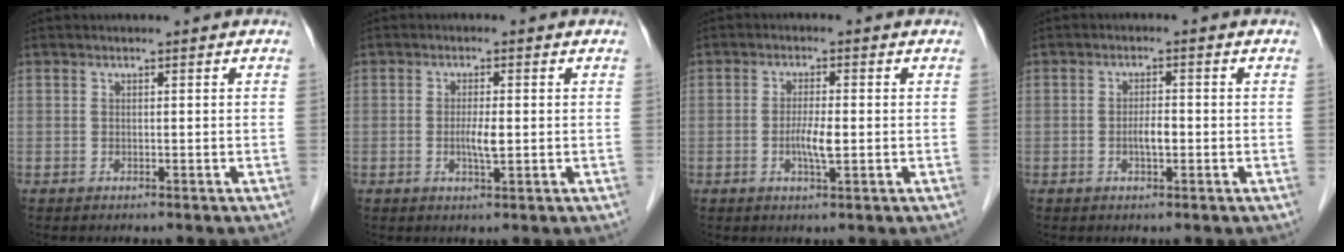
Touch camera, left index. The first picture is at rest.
{"total": 2.8, "force": [-0.3, 0.4, 2.8], "torque": [-0.055, -0.003, -0.005]}
{"total": 3.5, "force": [-0.7, 0.4, 3.4], "torque": [-0.068, -0.004, -0.013]}
{"total": 2.4, "force": [-0.7, 0.6, 2.2], "torque": [-0.041, 0.002, -0.011]}